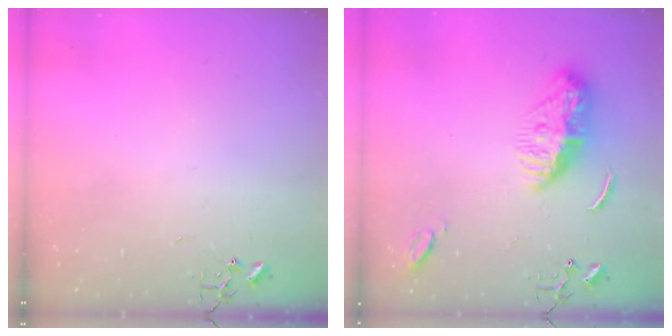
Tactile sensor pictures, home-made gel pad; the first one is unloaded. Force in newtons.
{"total": 11.1, "press": 11.0, "slide": 1.0}